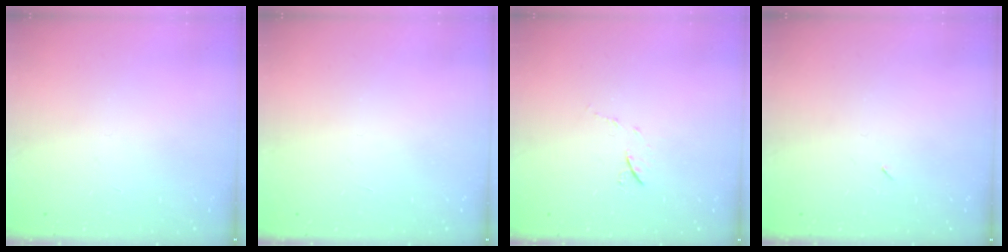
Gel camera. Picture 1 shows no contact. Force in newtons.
{"total": 1.6, "press": 1.6, "slide": 0.1}
{"total": 6.1, "press": 6.0, "slide": 0.9}
{"total": 2.2, "press": 1.8, "slide": 1.2}